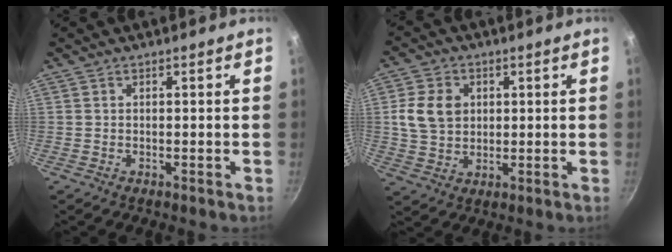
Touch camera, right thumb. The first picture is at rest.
{"total": 8.7, "force": [1.7, 6.8, 5.2], "torque": [-0.084, 0.001, 0.035]}